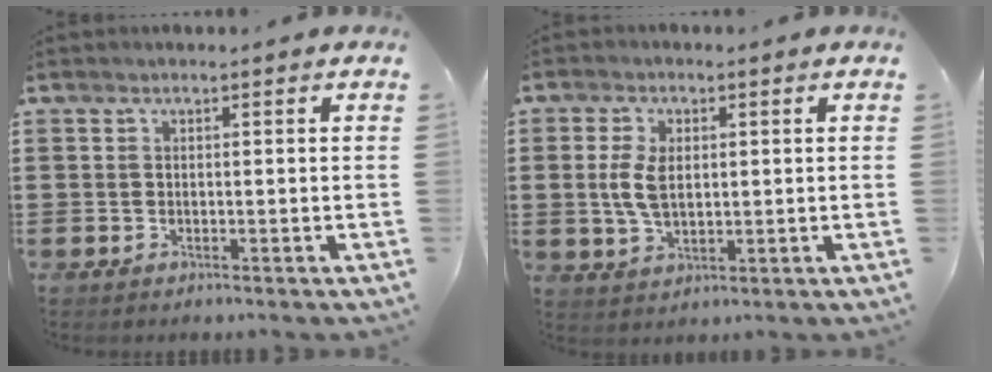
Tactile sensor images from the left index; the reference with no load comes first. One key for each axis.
{"total": 5.5, "fx": 0.7, "fy": 3.2, "fz": 4.4, "tx": -0.106, "ty": 0.007, "tz": 0.007}